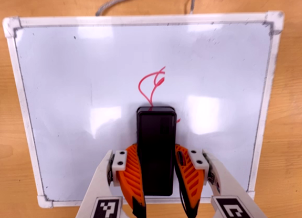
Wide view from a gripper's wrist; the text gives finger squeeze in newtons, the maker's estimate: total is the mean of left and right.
{"total": 8.0, "left": 6.0, "right": 10.1}